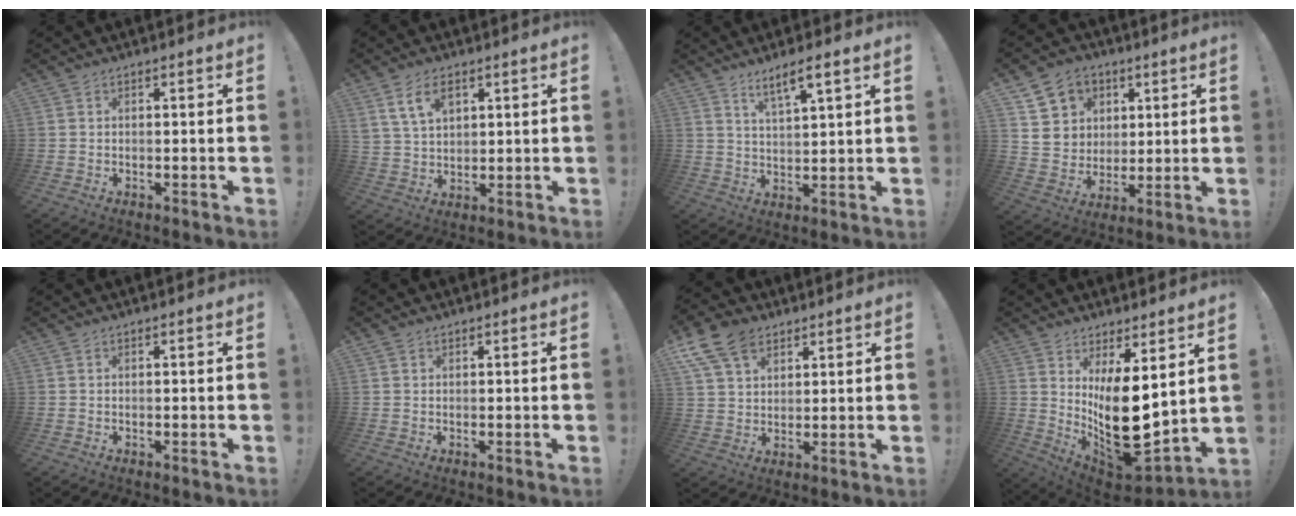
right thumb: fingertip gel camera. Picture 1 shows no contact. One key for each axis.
{"total": 8.6, "fx": 4.5, "fy": 5.3, "fz": 5.1, "tx": -0.086, "ty": -0.007, "tz": 0.086}
{"total": 6.5, "fx": 4.8, "fy": 0.8, "fz": 4.4, "tx": -0.071, "ty": -0.023, "tz": 0.080}
{"total": 10.5, "fx": 4.6, "fy": 9.2, "fz": 2.0, "tx": -0.025, "ty": -0.026, "tz": 0.096}
{"total": 0.0}
{"total": 0.6, "fx": 0.4, "fy": 0.4, "fz": 0.0, "tx": 0.007, "ty": -0.004, "tz": 0.007}
{"total": 12.1, "fx": 6.9, "fy": 7.9, "fz": 5.9, "tx": -0.099, "ty": -0.028, "tz": 0.136}
{"total": 16.6, "fx": 1.7, "fy": 7.5, "fz": 14.7, "tx": -0.222, "ty": -0.045, "tz": 0.046}